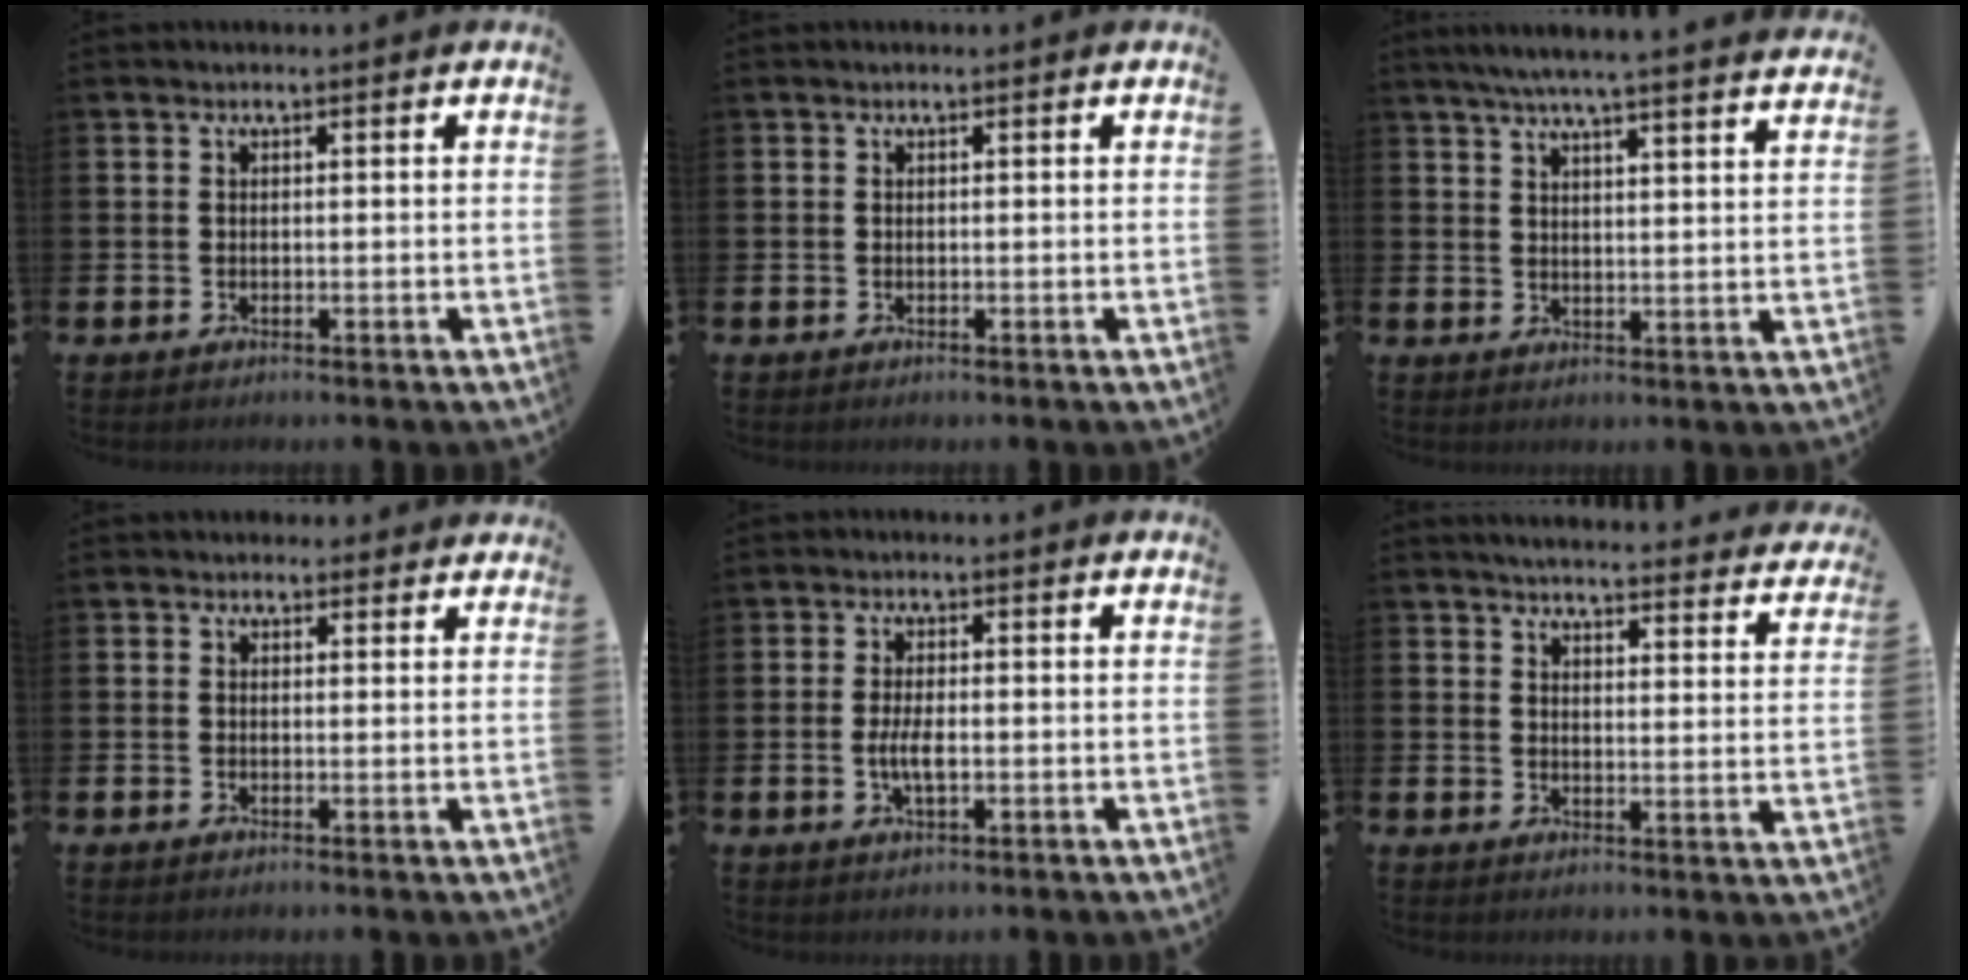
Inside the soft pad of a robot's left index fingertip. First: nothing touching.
{"total": 0.0}
{"total": 5.9, "force": [5.6, -0.5, 1.9], "torque": [-0.051, -0.029, 0.096]}
{"total": 1.3, "force": [1.1, 0.8, 0.0], "torque": [0.008, 0.004, 0.018]}
{"total": 3.3, "force": [-0.4, 1.2, 3.0], "torque": [-0.051, 0.000, -0.009]}
{"total": 4.6, "force": [4.5, 0.2, 0.8], "torque": [-0.020, -0.039, 0.075]}